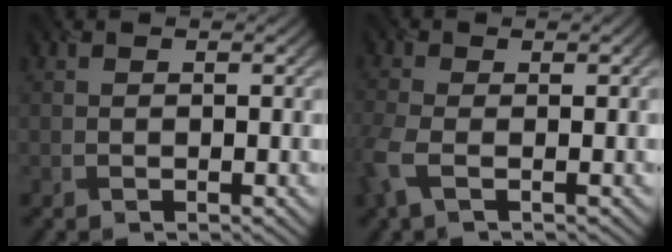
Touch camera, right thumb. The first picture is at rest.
{"total": 4.0, "force": [-1.3, 1.5, 3.5], "torque": [-0.098, -0.004, -0.031]}